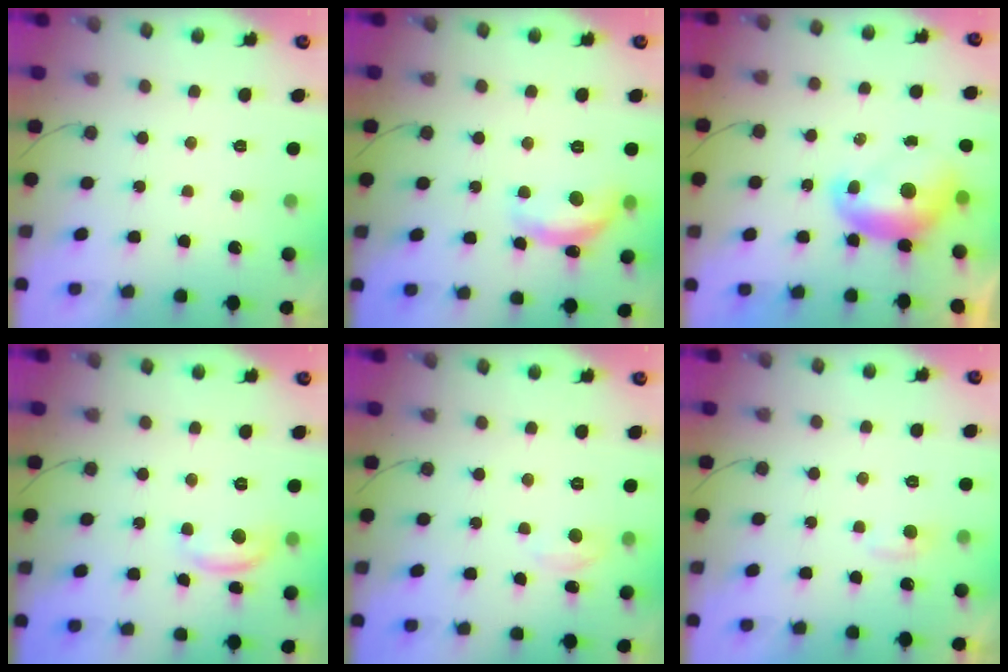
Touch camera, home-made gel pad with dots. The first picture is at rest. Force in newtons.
{"total": 13.2, "press": 13.1, "slide": 0.7}
{"total": 8.9, "press": 8.9, "slide": 0.4}
{"total": 8.8, "press": 8.8, "slide": 0.4}
{"total": 4.0, "press": 3.9, "slide": 0.6}
{"total": 4.6, "press": 4.5, "slide": 0.5}